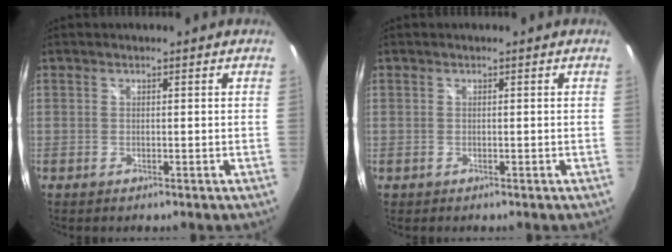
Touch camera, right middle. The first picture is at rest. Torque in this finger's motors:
{"motor_torque": [-0.32, 0.05, -0.02, 0.01]}